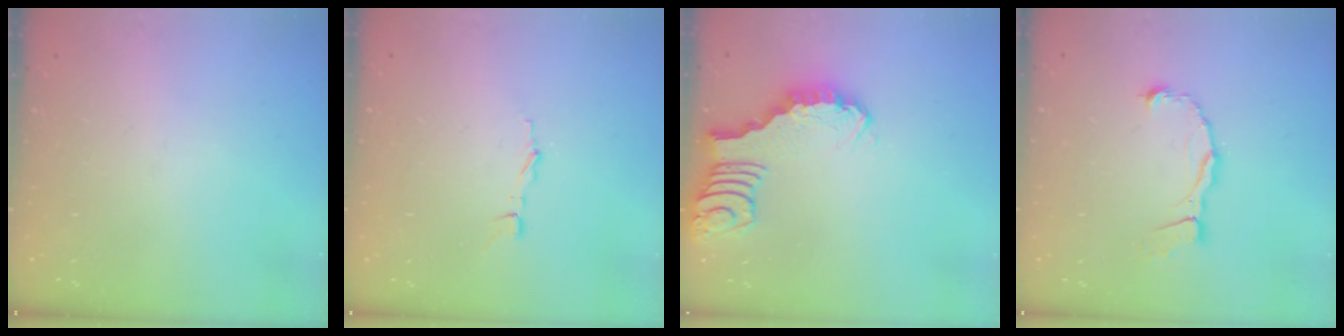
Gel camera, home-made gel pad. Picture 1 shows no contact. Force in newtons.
{"total": 3.6, "press": 3.6, "slide": 0.3}
{"total": 2.8, "press": 2.8, "slide": 0.4}
{"total": 7.1, "press": 7.1, "slide": 0.7}